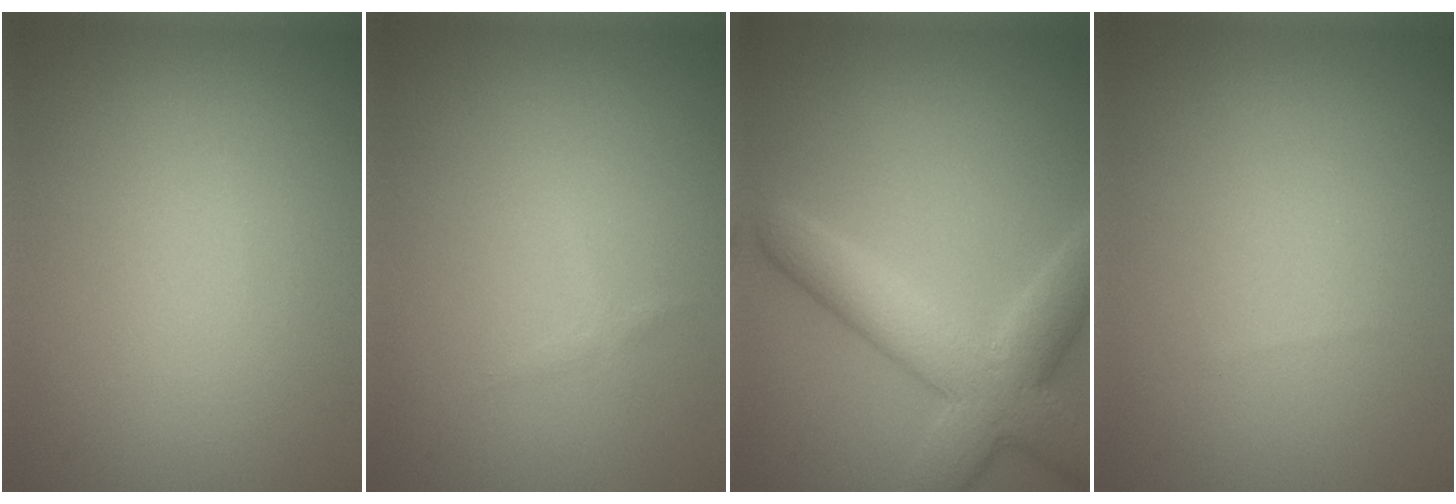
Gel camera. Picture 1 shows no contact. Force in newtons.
{"total": 0.7, "press": 0.7, "slide": 0.0}
{"total": 6.9, "press": 6.9, "slide": 0.5}
{"total": 0.0}